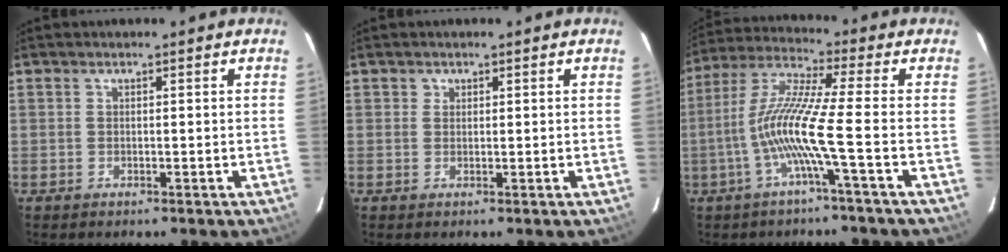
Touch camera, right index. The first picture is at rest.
{"total": 0.9, "force": [0.3, 0.9, 0.0], "torque": [0.005, 0.005, 0.003]}
{"total": 10.7, "force": [-3.5, -1.5, 10.1], "torque": [-0.202, 0.001, -0.068]}